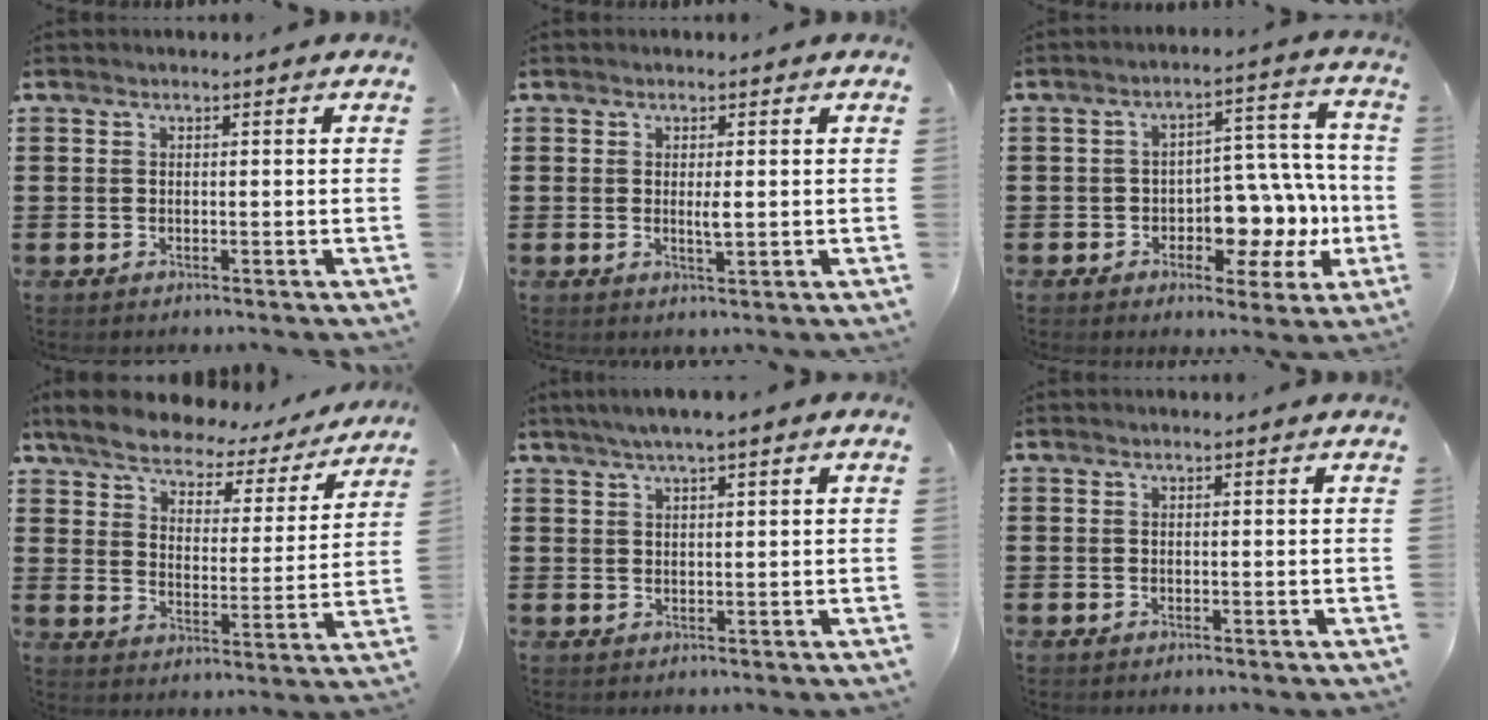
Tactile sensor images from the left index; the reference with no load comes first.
{"total": 1.9, "force": [0.1, 0.4, 1.8], "torque": [-0.035, -0.002, 0.001]}
{"total": 7.8, "force": [-1.9, 5.4, 5.3], "torque": [-0.075, 0.003, -0.034]}
{"total": 5.6, "force": [5.1, 1.5, 1.7], "torque": [-0.061, -0.028, 0.085]}
{"total": 2.1, "force": [1.3, 0.1, 1.7], "torque": [-0.033, 0.002, 0.023]}
{"total": 0.0}